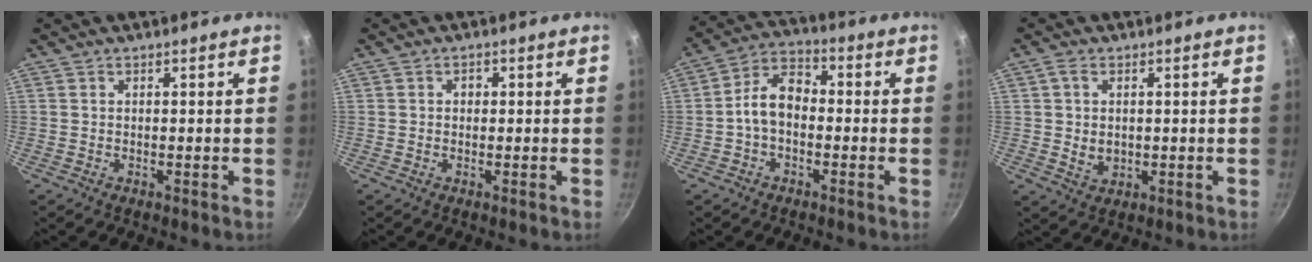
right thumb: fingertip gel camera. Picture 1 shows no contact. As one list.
[{"total": 1.3, "force": [0.1, 1.1, 0.6], "torque": [-0.006, 0.004, 0.000]}, {"total": 8.1, "force": [-1.3, 5.4, 5.9], "torque": [-0.089, 0.038, -0.038]}, {"total": 4.7, "force": [0.4, 3.5, 3.1], "torque": [-0.054, -0.003, 0.011]}]